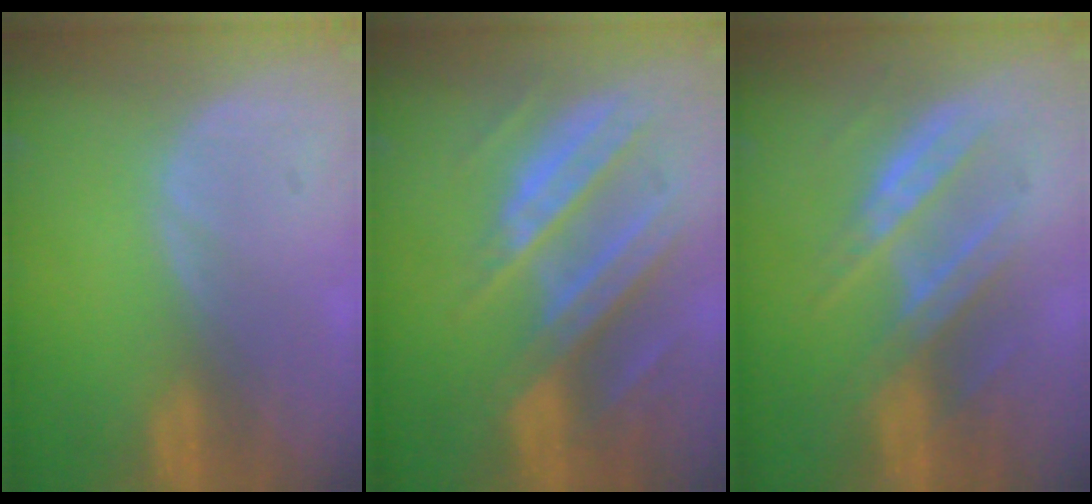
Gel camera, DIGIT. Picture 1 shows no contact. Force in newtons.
{"total": 10.6, "press": 9.3, "slide": 5.0}
{"total": 7.4, "press": 7.2, "slide": 1.9}